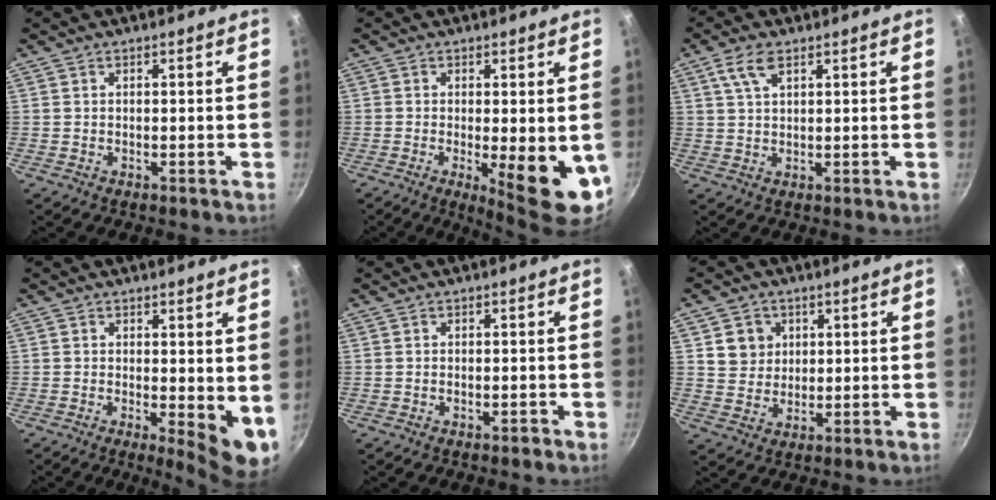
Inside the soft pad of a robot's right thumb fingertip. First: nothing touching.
{"total": 11.1, "force": [-2.3, 2.9, 10.4], "torque": [-0.124, -0.012, -0.019]}
{"total": 4.7, "force": [2.5, 2.0, 3.4], "torque": [-0.066, -0.004, 0.050]}
{"total": 7.2, "force": [-0.1, 2.5, 6.8], "torque": [-0.080, -0.015, 0.002]}
{"total": 0.9, "force": [-0.7, 0.3, 0.5], "torque": [-0.007, 0.008, -0.007]}
{"total": 5.8, "force": [1.9, 5.3, 1.6], "torque": [0.003, 0.000, 0.036]}